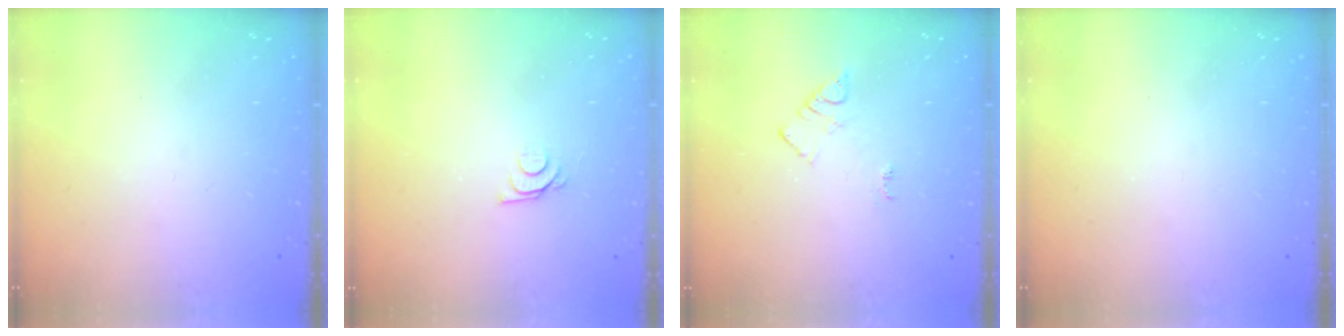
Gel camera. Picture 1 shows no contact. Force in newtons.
{"total": 5.8, "press": 5.8, "slide": 0.5}
{"total": 4.0, "press": 3.9, "slide": 0.6}
{"total": 0.0}